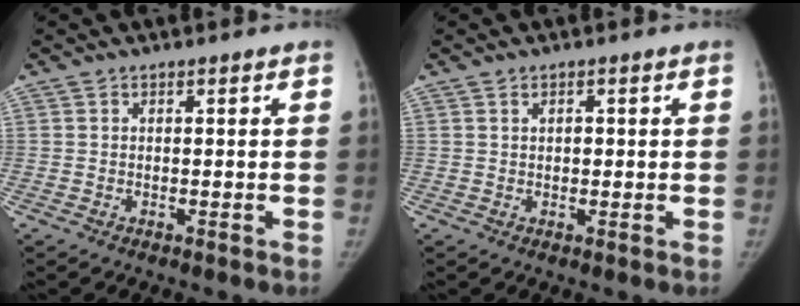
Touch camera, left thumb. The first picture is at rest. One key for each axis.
{"total": 1.4, "fx": 0.5, "fy": 1.0, "fz": 0.8, "tx": -0.008, "ty": -0.001, "tz": 0.008}